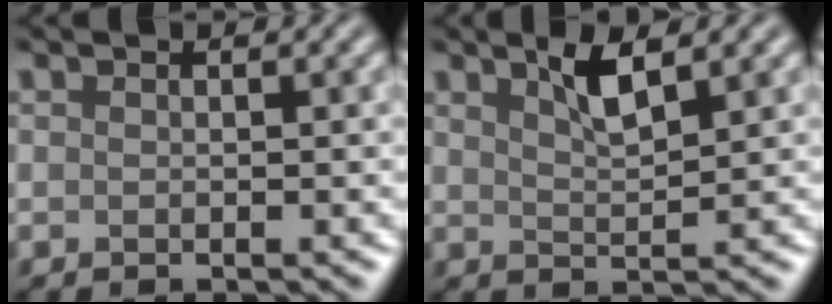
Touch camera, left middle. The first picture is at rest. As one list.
[{"total": 2.9, "force": [1.8, 0.6, 2.1], "torque": [-0.038, 0.000, 0.033]}]